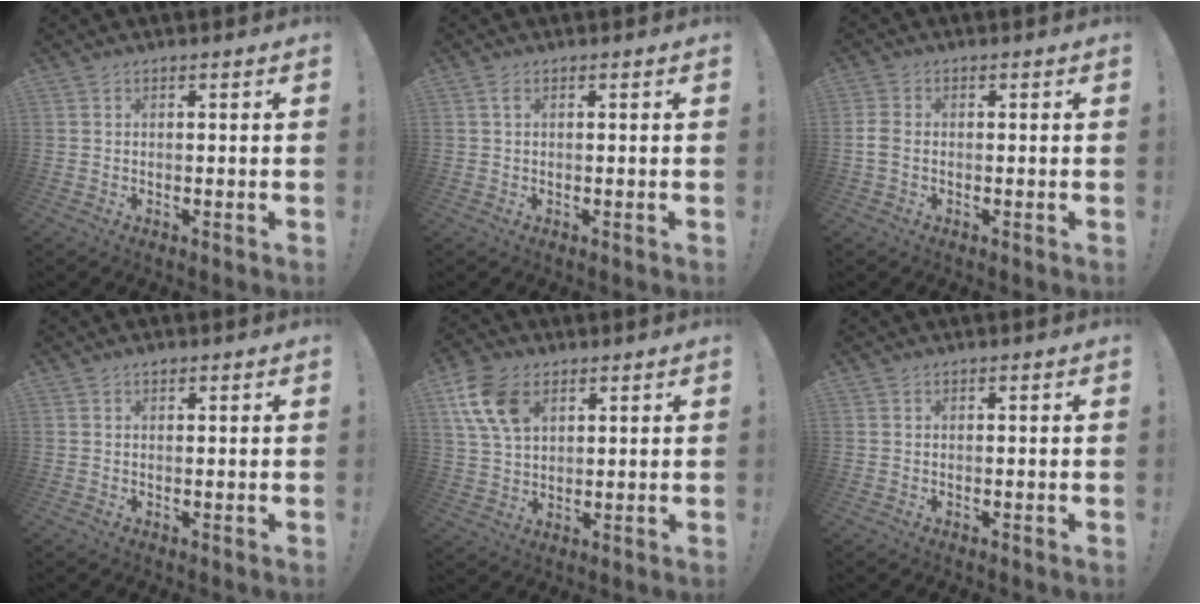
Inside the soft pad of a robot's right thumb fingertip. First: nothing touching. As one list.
[{"total": 1.0, "force": [0.1, 0.2, 1.0], "torque": [-0.017, 0.001, 0.001]}, {"total": 3.6, "force": [-0.6, 2.5, 2.6], "torque": [-0.061, 0.006, -0.011]}, {"total": 0.7, "force": [0.6, 0.2, 0.2], "torque": [0.000, -0.002, 0.011]}, {"total": 12.4, "force": [5.5, 7.9, 7.7], "torque": [-0.150, -0.013, 0.109]}, {"total": 0.0}]